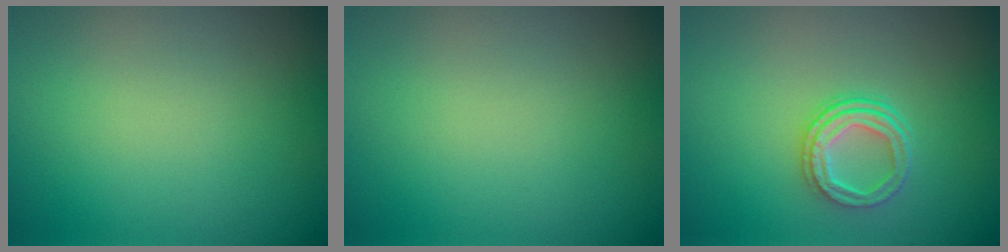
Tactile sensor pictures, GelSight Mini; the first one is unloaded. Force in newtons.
{"total": 0.0}
{"total": 3.0, "press": 2.3, "slide": 1.9}